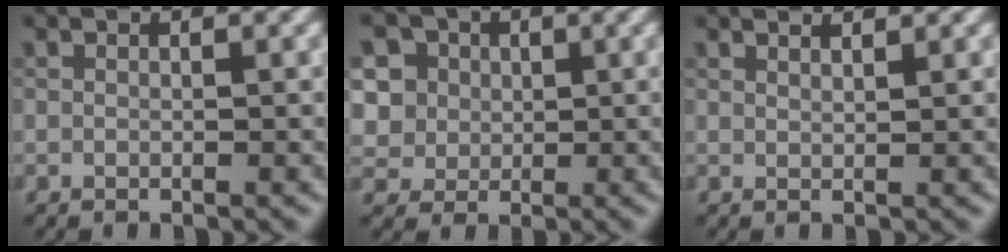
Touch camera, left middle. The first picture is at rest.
{"total": 8.4, "force": [3.4, 6.8, 3.5], "torque": [-0.075, 0.029, 0.035]}
{"total": 1.5, "force": [1.4, 0.1, 0.6], "torque": [-0.005, 0.000, 0.014]}